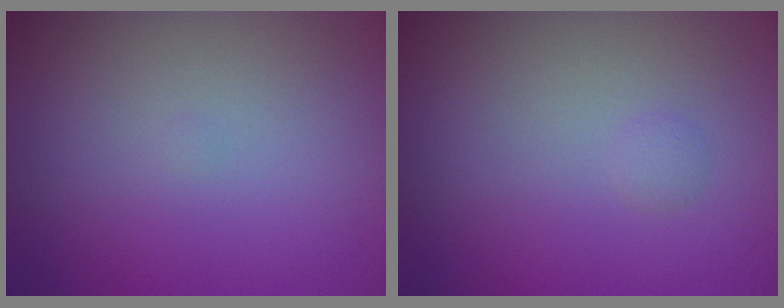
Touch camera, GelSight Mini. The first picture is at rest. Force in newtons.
{"total": 0.6, "press": 0.6, "slide": 0.0}